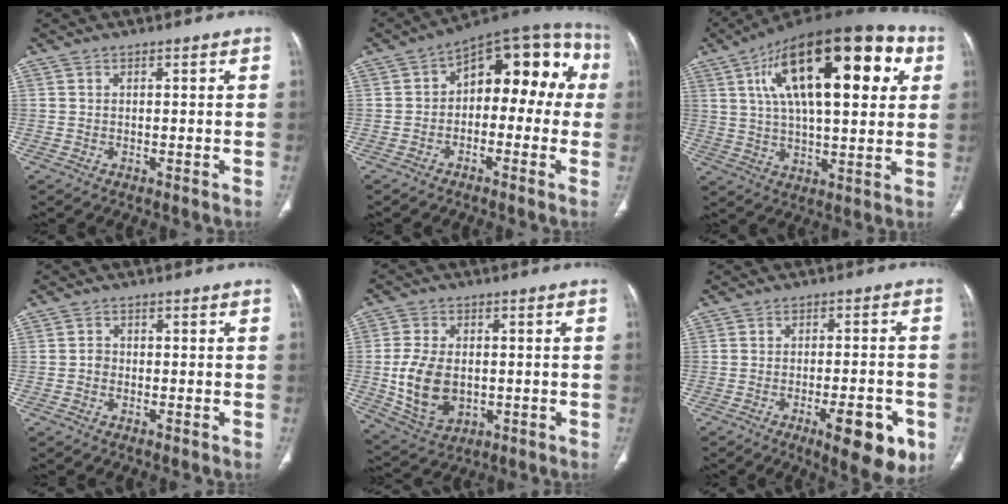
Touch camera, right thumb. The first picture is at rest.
{"total": 15.5, "force": [0.8, 9.2, 12.5], "torque": [-0.105, 0.057, -0.004]}
{"total": 27.9, "force": [9.2, 11.4, 23.7], "torque": [-0.364, 0.016, 0.136]}
{"total": 1.2, "force": [-0.4, 1.1, 0.5], "torque": [-0.003, 0.005, -0.010]}
{"total": 11.9, "force": [-1.0, 8.1, 8.6], "torque": [-0.154, -0.002, -0.004]}
{"total": 11.4, "force": [-5.1, 3.6, 9.6], "torque": [-0.114, 0.010, -0.064]}